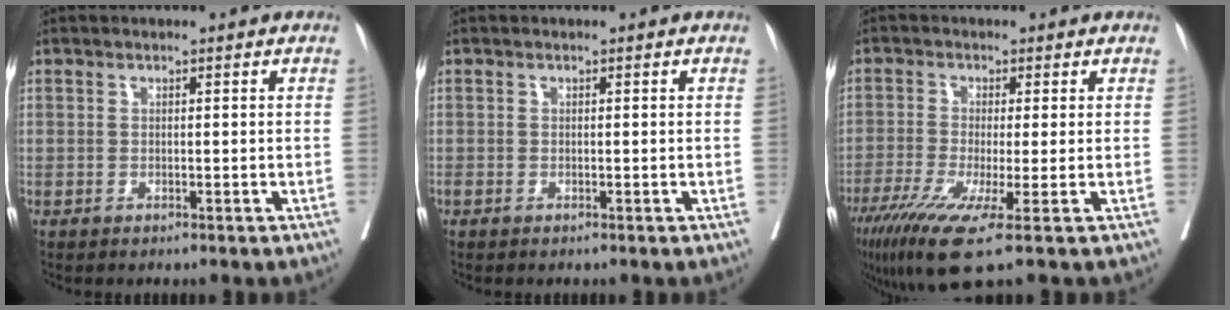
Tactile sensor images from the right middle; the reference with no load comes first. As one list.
[{"total": 0.0}, {"total": 9.4, "force": [-5.2, 0.0, 7.9], "torque": [-0.133, -0.029, -0.087]}]